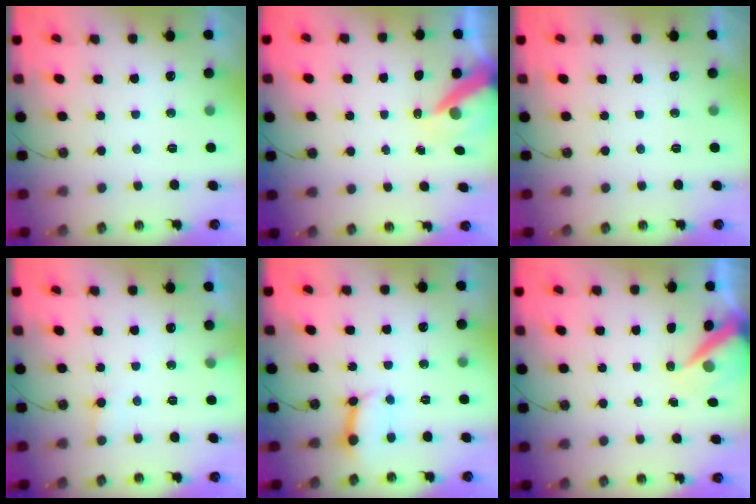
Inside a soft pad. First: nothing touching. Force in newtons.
{"total": 8.8, "press": 8.7, "slide": 0.9}
{"total": 0.0}
{"total": 6.3, "press": 6.3, "slide": 0.4}
{"total": 8.3, "press": 8.2, "slide": 1.2}
{"total": 6.6, "press": 6.6, "slide": 0.9}